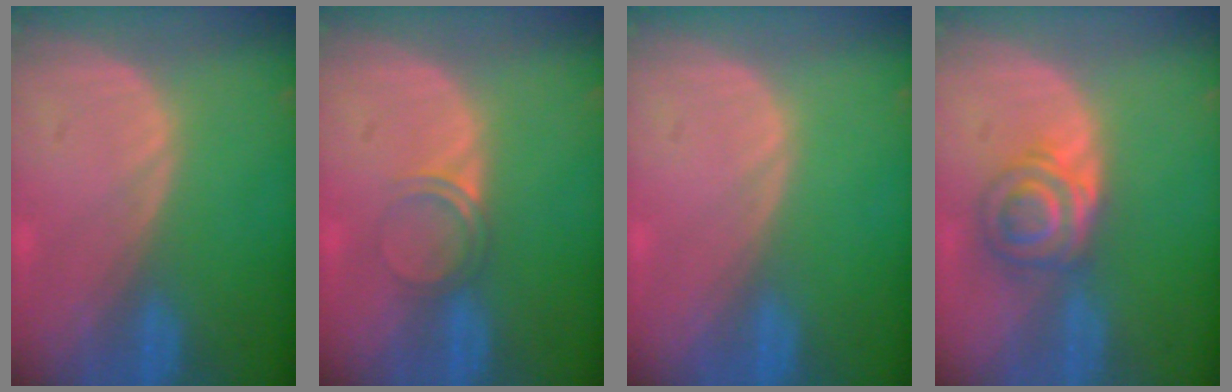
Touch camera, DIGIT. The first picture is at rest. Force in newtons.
{"total": 2.5, "press": 2.1, "slide": 1.2}
{"total": 0.0}
{"total": 6.0, "press": 5.5, "slide": 2.2}